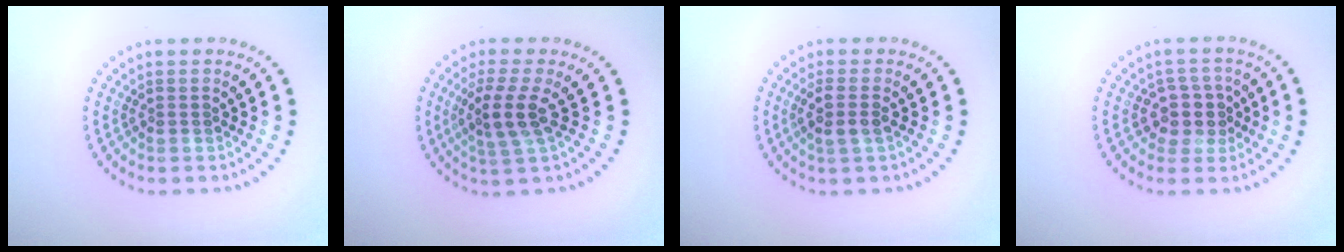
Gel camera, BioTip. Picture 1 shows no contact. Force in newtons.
{"total": 3.2, "press": 2.8, "slide": 1.6}
{"total": 2.0, "press": 1.7, "slide": 1.0}
{"total": 3.0, "press": 2.6, "slide": 1.5}